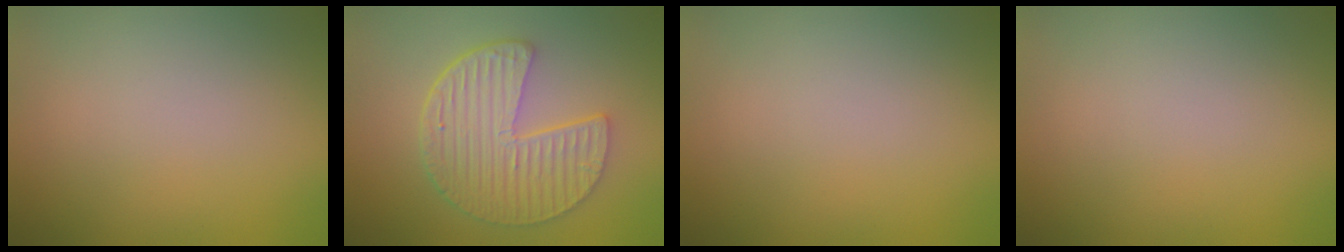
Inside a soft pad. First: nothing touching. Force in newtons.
{"total": 6.4, "press": 4.8, "slide": 4.2}
{"total": 0.0}
{"total": 0.0}